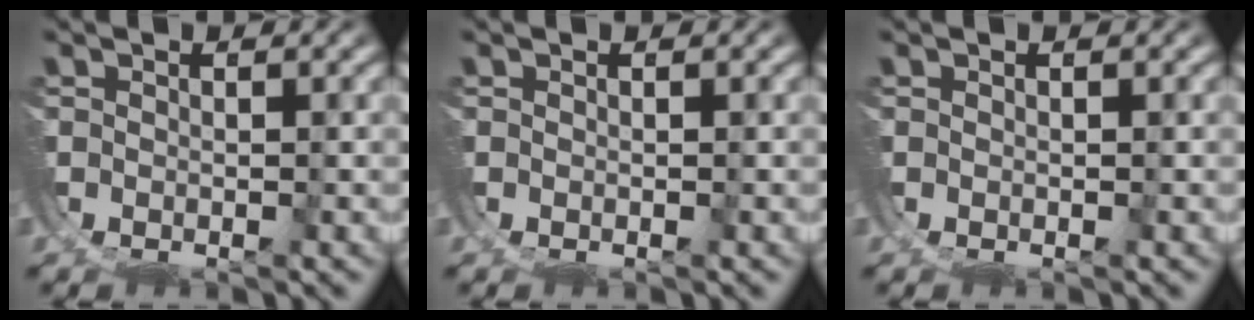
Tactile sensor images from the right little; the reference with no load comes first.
{"total": 0.0}
{"total": 0.0}